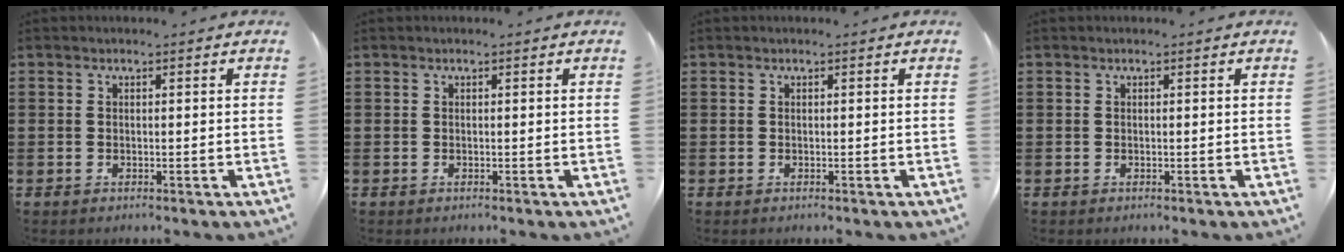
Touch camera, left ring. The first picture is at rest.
{"total": 0.0}
{"total": 0.0}
{"total": 0.0}